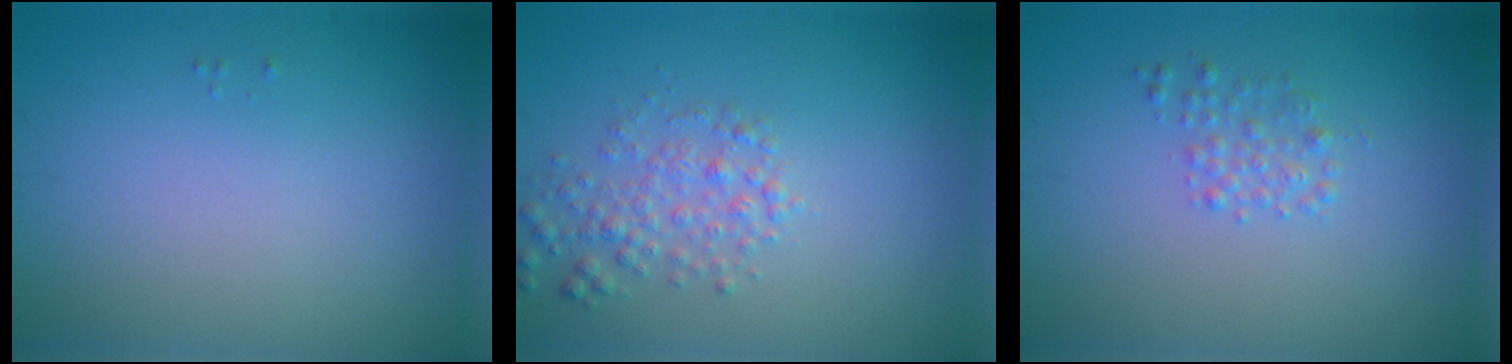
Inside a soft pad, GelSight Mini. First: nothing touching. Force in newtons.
{"total": 2.5, "press": 2.5, "slide": 0.1}
{"total": 1.4, "press": 1.4, "slide": 0.1}